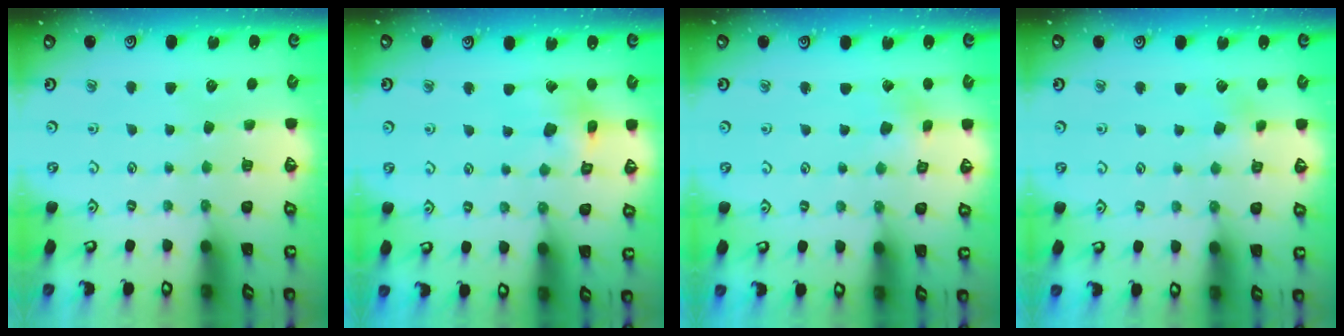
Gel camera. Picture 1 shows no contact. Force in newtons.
{"total": 10.2, "press": 10.1, "slide": 1.5}
{"total": 1.7, "press": 1.7, "slide": 0.3}
{"total": 3.6, "press": 3.5, "slide": 0.9}